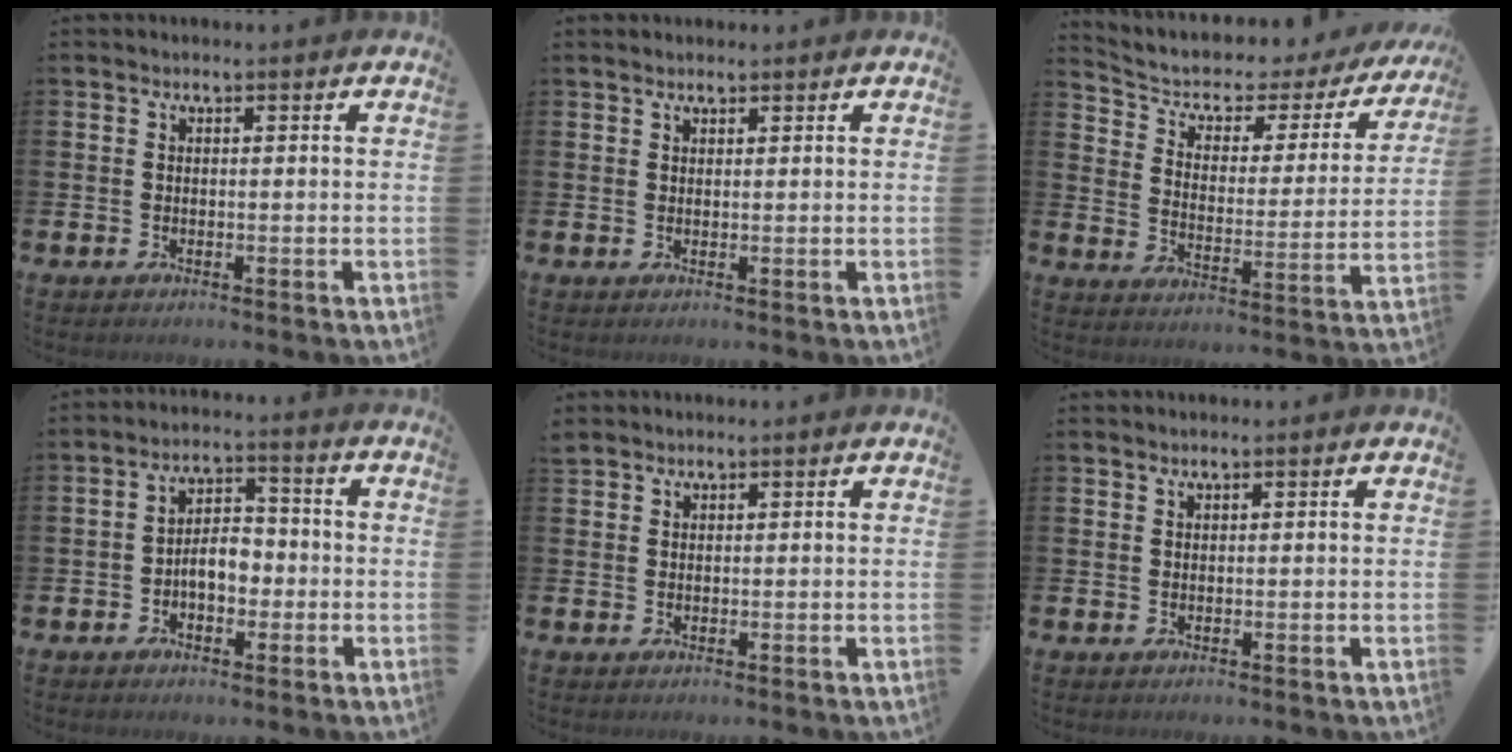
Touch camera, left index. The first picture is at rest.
{"total": 1.1, "force": [1.1, 0.3, 0.1], "torque": [0.005, 0.000, 0.018]}
{"total": 4.4, "force": [3.3, 2.4, 1.6], "torque": [-0.060, -0.027, 0.045]}
{"total": 4.3, "force": [-1.3, 2.6, 3.1], "torque": [-0.052, 0.009, -0.029]}
{"total": 1.5, "force": [1.3, 0.5, 0.0], "torque": [0.005, 0.000, 0.024]}
{"total": 0.9, "force": [0.8, 0.2, 0.0], "torque": [0.000, 0.001, 0.016]}